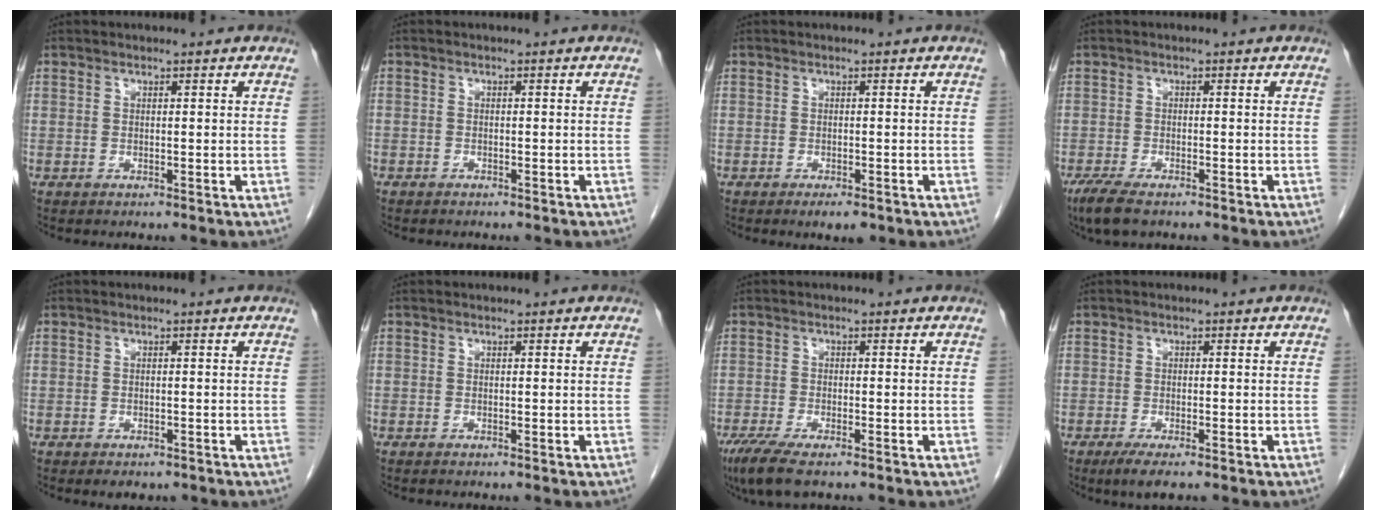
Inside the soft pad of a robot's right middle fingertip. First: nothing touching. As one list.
[{"total": 1.1, "force": [-0.9, 0.6, 0.2], "torque": [-0.003, 0.003, -0.011]}, {"total": 2.4, "force": [-1.6, 0.8, 1.7], "torque": [-0.025, -0.004, -0.017]}, {"total": 5.1, "force": [-3.7, 1.4, 3.2], "torque": [-0.067, -0.012, -0.060]}, {"total": 2.4, "force": [-1.8, 1.3, 1.0], "torque": [-0.011, -0.003, -0.018]}, {"total": 0.0}, {"total": 5.7, "force": [-3.9, 1.2, 4.0], "torque": [-0.078, -0.016, -0.064]}, {"total": 3.1, "force": [-2.1, 0.4, 2.3], "torque": [-0.047, -0.010, -0.035]}]